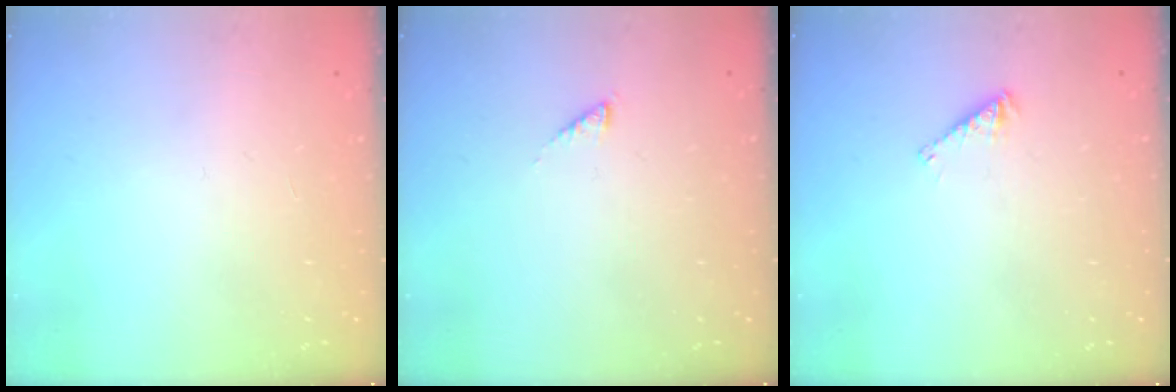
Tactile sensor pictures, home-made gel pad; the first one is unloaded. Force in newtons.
{"total": 1.1, "press": 1.0, "slide": 0.3}
{"total": 3.2, "press": 3.2, "slide": 0.3}